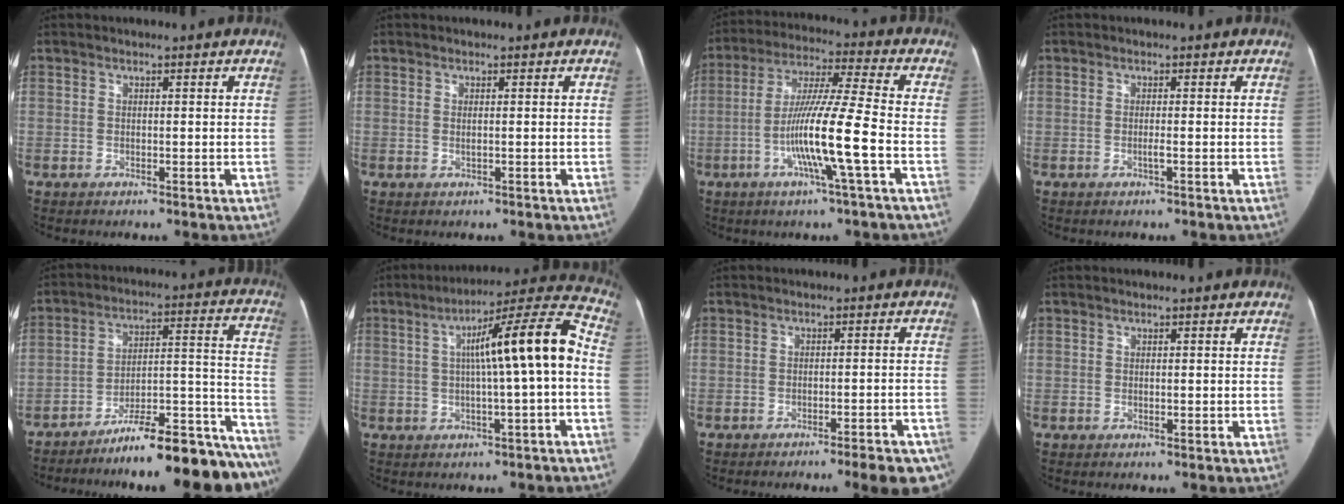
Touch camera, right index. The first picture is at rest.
{"total": 0.9, "force": [-0.1, 0.3, 0.9], "torque": [-0.021, -0.002, 0.001]}
{"total": 13.4, "force": [-4.0, -0.9, 12.7], "torque": [-0.241, -0.003, -0.079]}
{"total": 1.1, "force": [-0.4, 0.1, 1.0], "torque": [-0.021, 0.001, -0.008]}
{"total": 21.6, "force": [-19.0, 2.1, 10.1], "torque": [-0.050, 0.056, -0.275]}
{"total": 13.9, "force": [0.3, 0.5, 13.9], "torque": [-0.208, 0.039, 0.002]}
{"total": 8.9, "force": [-6.9, 1.5, 5.4], "torque": [-0.045, 0.016, -0.088]}
{"total": 0.7, "force": [-0.1, 0.5, 0.5], "torque": [-0.009, -0.001, -0.001]}